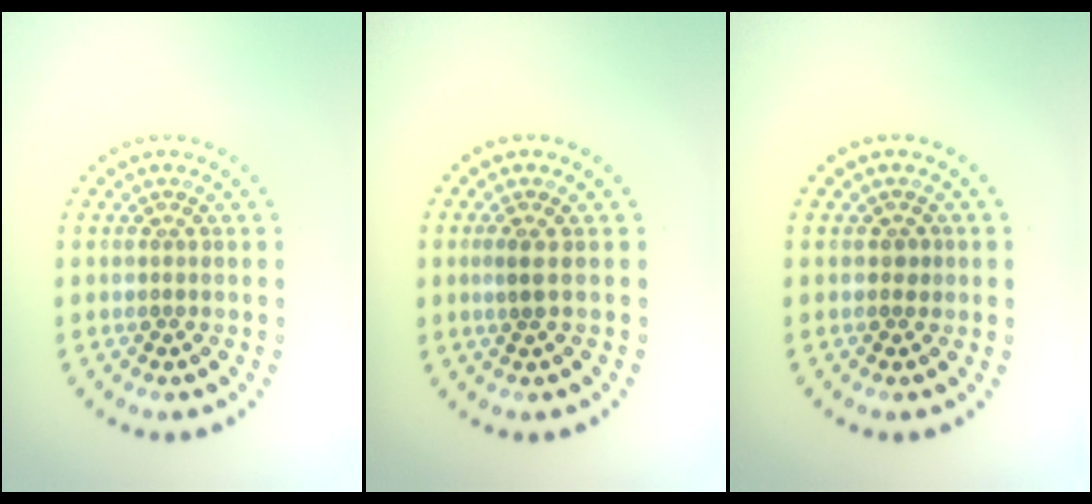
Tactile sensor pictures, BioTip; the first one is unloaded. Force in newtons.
{"total": 1.3, "press": 1.0, "slide": 0.8}
{"total": 0.9, "press": 0.8, "slide": 0.3}